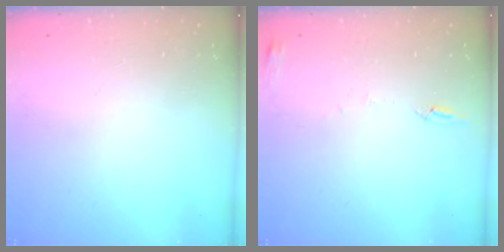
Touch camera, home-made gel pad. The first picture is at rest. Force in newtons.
{"total": 6.0, "press": 6.0, "slide": 0.6}